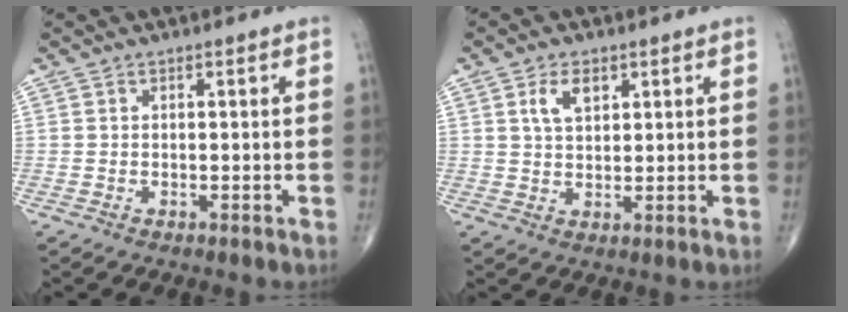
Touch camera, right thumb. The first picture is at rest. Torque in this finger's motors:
{"motor_torque": [-0.08, 0.11, 0.20, 0.10, 0.05]}